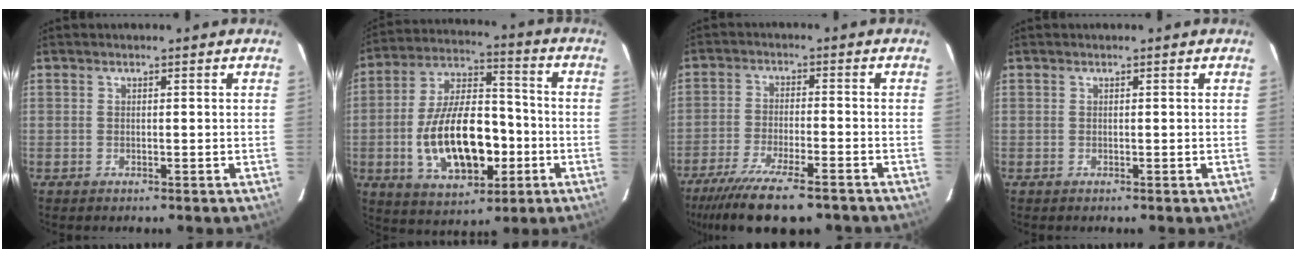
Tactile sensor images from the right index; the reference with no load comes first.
{"total": 18.2, "force": [-4.4, 9.5, 15.0], "torque": [-0.296, 0.009, -0.059]}
{"total": 14.9, "force": [-11.7, 3.3, 8.6], "torque": [-0.185, -0.041, -0.193]}
{"total": 0.0}